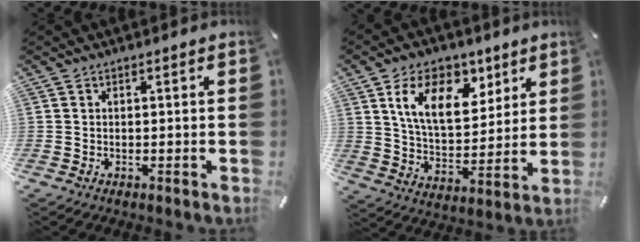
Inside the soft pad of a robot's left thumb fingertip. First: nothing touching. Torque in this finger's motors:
{"motor_torque": [1.14, 0.11, 1.48, -1.29, 0.40]}